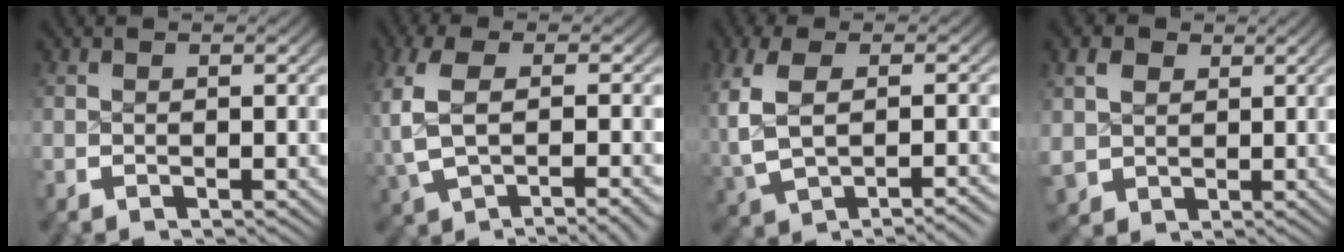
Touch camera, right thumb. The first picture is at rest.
{"total": 7.5, "force": [-1.8, 3.6, 6.3], "torque": [-0.149, -0.012, -0.015]}
{"total": 6.3, "force": [-0.9, 3.2, 5.3], "torque": [-0.134, -0.009, 0.004]}
{"total": 4.3, "force": [1.2, 3.8, 1.7], "torque": [-0.040, -0.019, 0.033]}